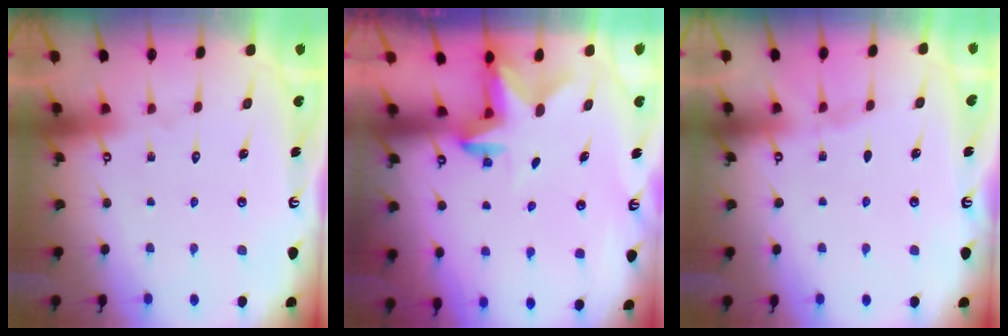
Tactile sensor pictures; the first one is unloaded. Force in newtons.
{"total": 2.7, "press": 2.7, "slide": 0.5}
{"total": 1.5, "press": 1.4, "slide": 0.3}